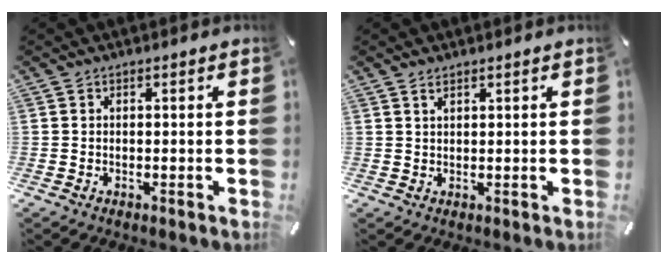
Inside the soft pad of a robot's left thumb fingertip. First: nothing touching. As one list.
[{"total": 1.2, "force": [0.9, 0.3, 0.7], "torque": [-0.015, 0.000, 0.017]}]